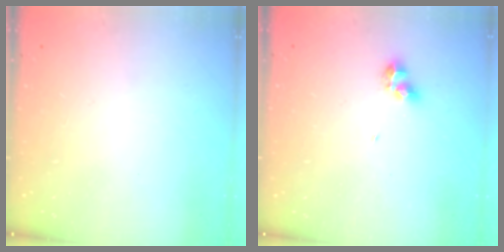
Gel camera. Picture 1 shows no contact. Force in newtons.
{"total": 4.7, "press": 4.7, "slide": 0.3}